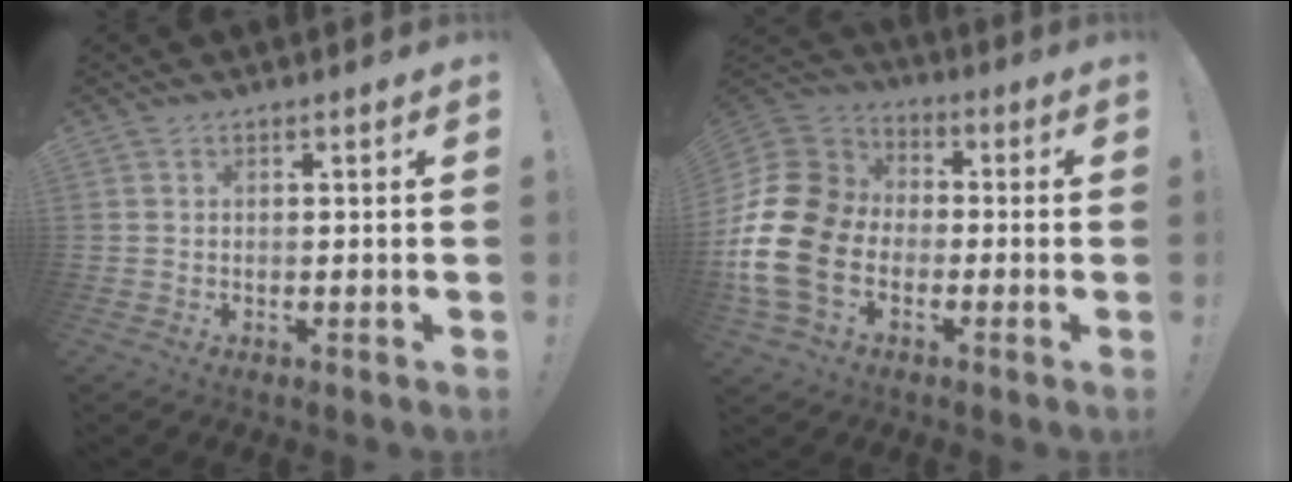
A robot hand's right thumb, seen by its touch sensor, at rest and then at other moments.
{"total": 19.1, "force": [-4.1, 14.3, 11.9], "torque": [-0.240, 0.035, -0.061]}